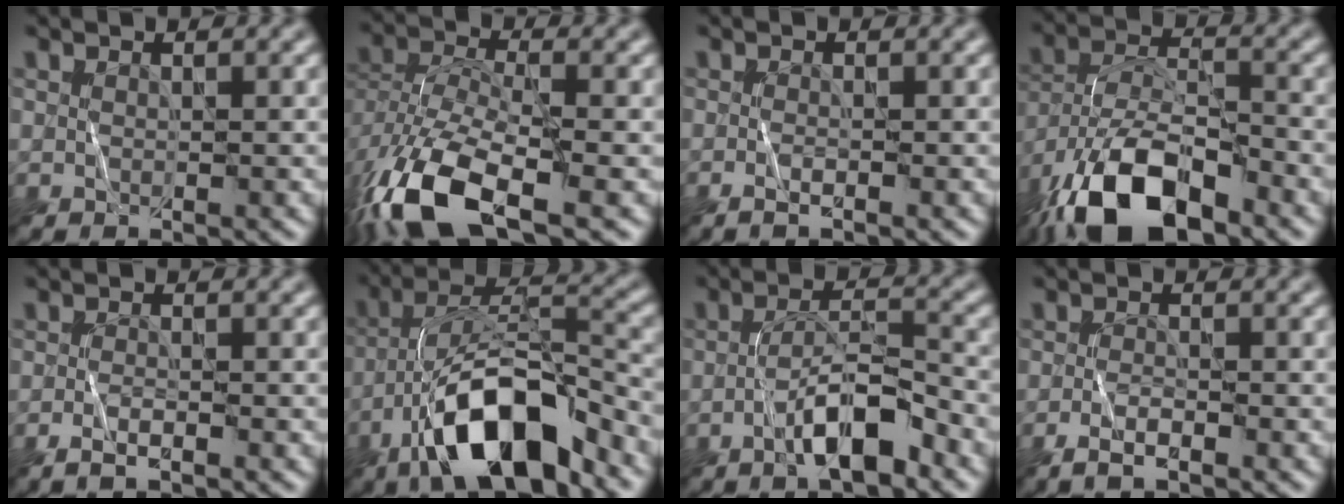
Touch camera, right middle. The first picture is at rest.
{"total": 12.1, "force": [-6.8, 5.3, 8.5], "torque": [-0.188, -0.025, -0.126]}
{"total": 1.2, "force": [-0.7, 0.2, 1.0], "torque": [-0.018, 0.001, -0.014]}
{"total": 12.8, "force": [-8.3, 5.1, 8.2], "torque": [-0.162, -0.002, -0.158]}
{"total": 1.8, "force": [-1.1, 0.4, 1.4], "torque": [-0.027, 0.002, -0.025]}
{"total": 11.6, "force": [-6.6, 3.8, 8.7], "torque": [-0.154, 0.019, -0.121]}
{"total": 5.3, "force": [-2.8, 1.3, 4.3], "torque": [-0.073, 0.012, -0.051]}
{"total": 2.2, "force": [-1.5, 0.5, 1.6], "torque": [-0.035, 0.001, -0.031]}